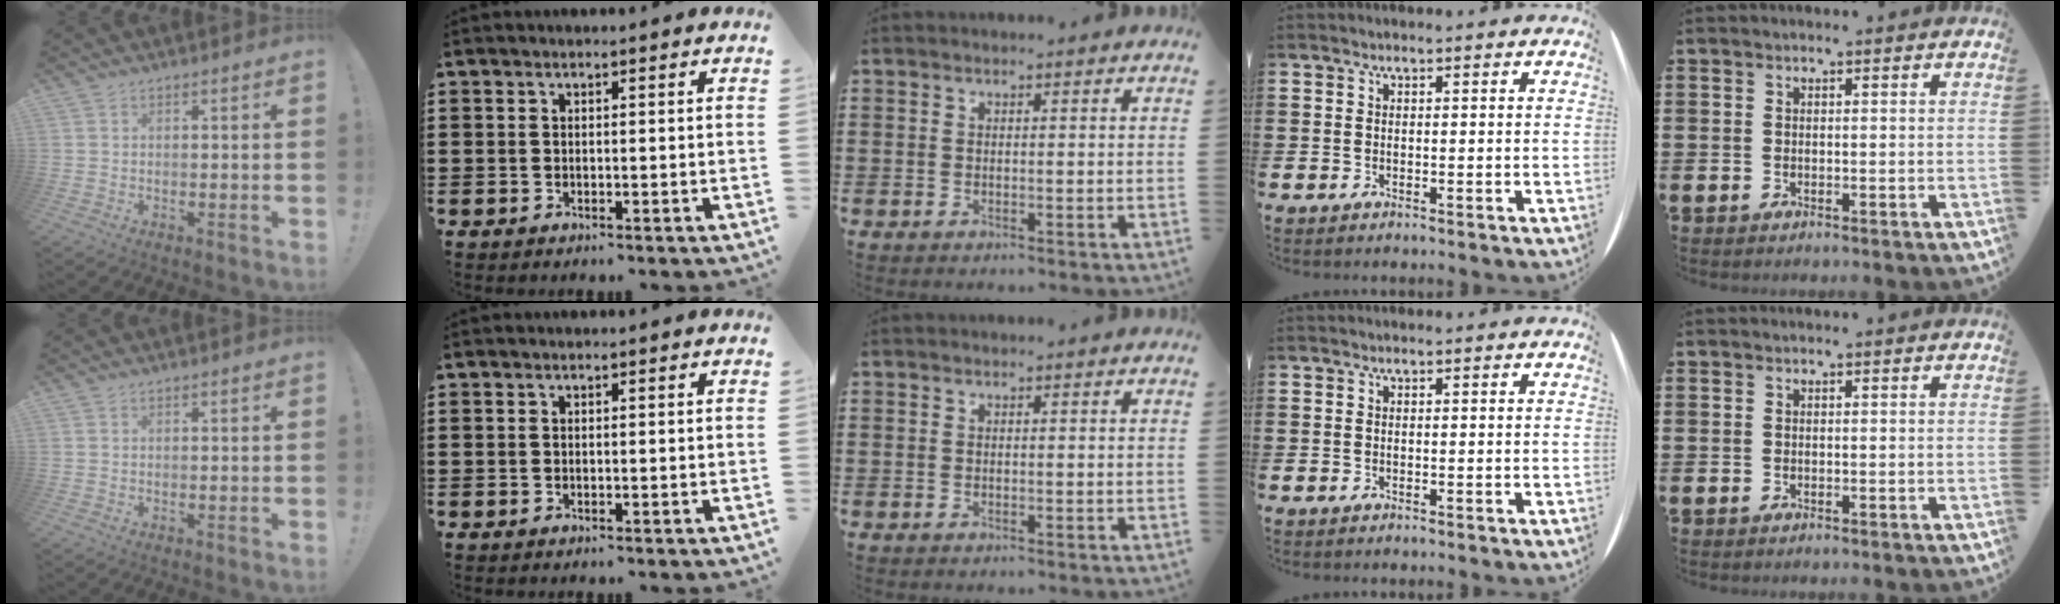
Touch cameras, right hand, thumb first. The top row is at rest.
{}